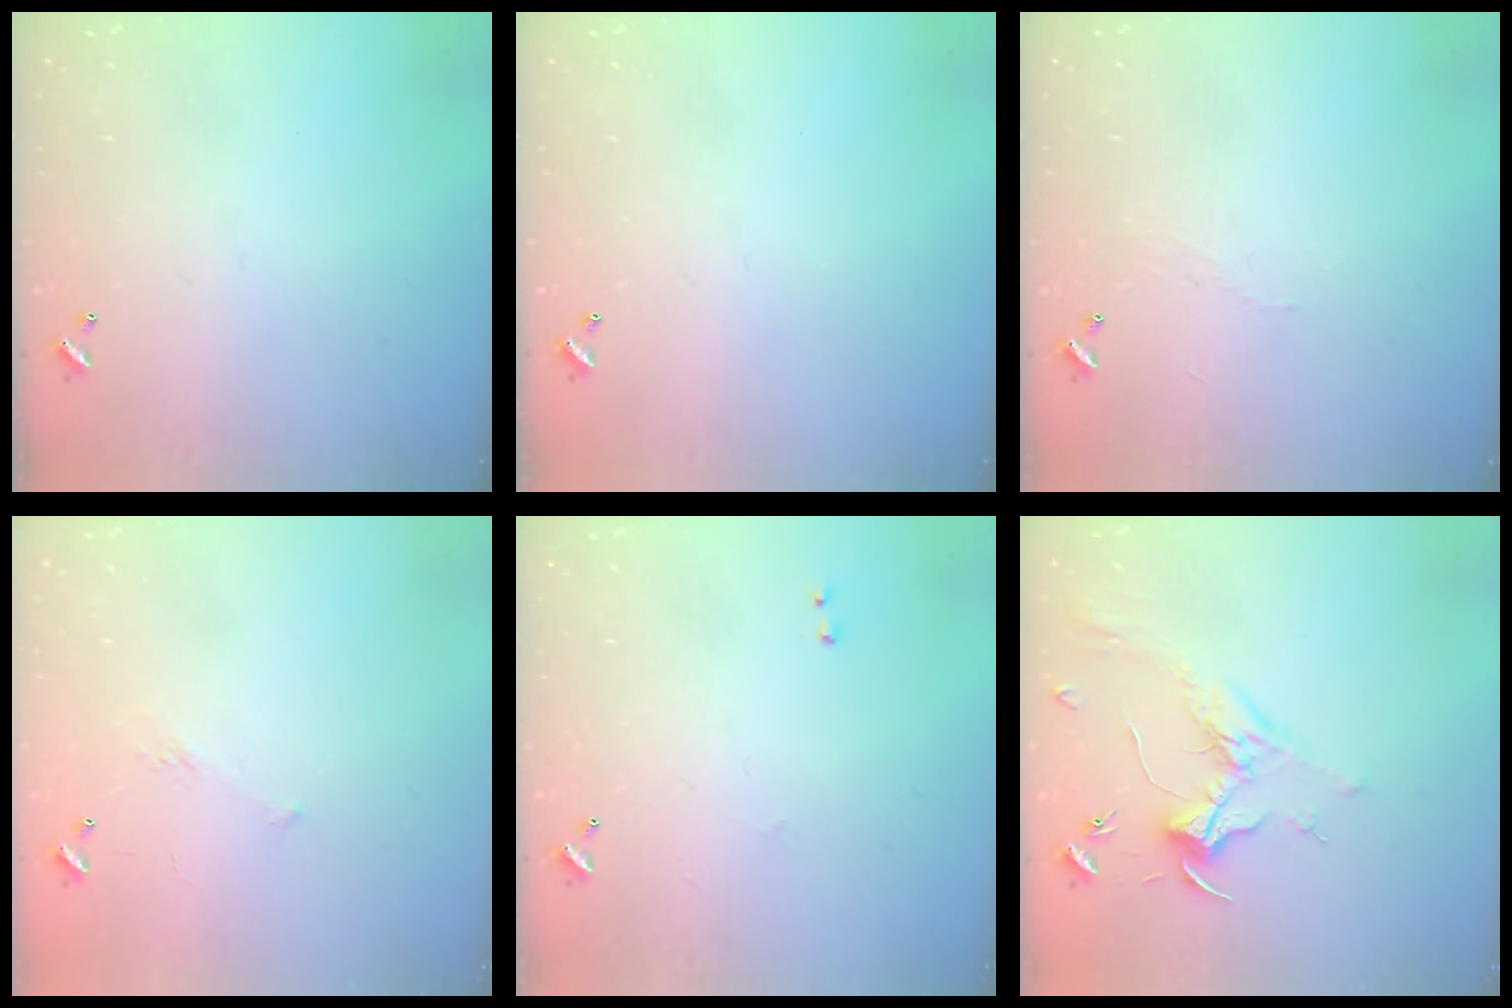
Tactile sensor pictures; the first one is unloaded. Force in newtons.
{"total": 0.0}
{"total": 2.0, "press": 1.9, "slide": 0.4}
{"total": 4.8, "press": 4.7, "slide": 0.9}
{"total": 2.3, "press": 2.2, "slide": 0.8}
{"total": 1.9, "press": 1.7, "slide": 0.7}